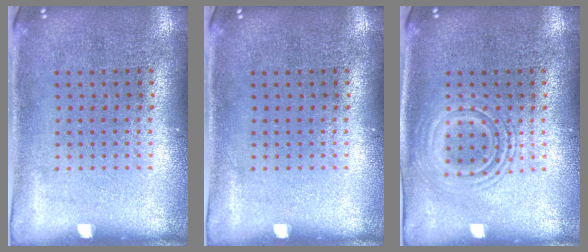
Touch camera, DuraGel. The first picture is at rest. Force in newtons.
{"total": 0.0}
{"total": 2.8, "press": 2.8, "slide": 0.4}